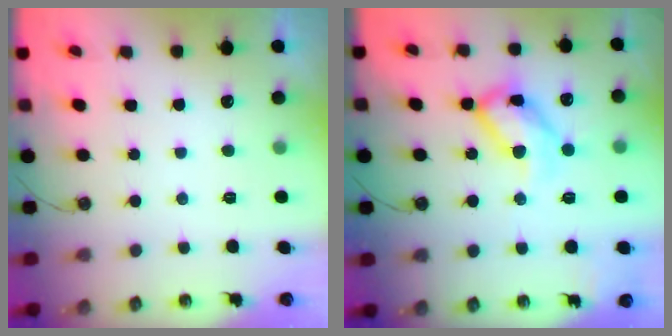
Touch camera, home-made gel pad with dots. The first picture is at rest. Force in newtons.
{"total": 17.0, "press": 16.9, "slide": 2.0}